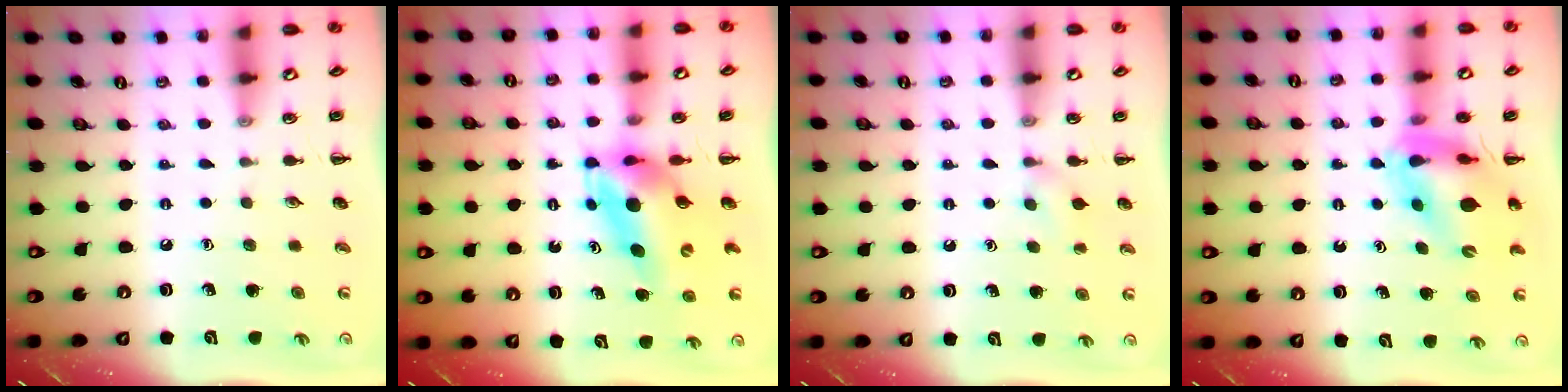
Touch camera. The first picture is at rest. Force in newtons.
{"total": 5.8, "press": 5.6, "slide": 1.5}
{"total": 4.9, "press": 4.6, "slide": 1.7}
{"total": 11.2, "press": 10.7, "slide": 3.4}